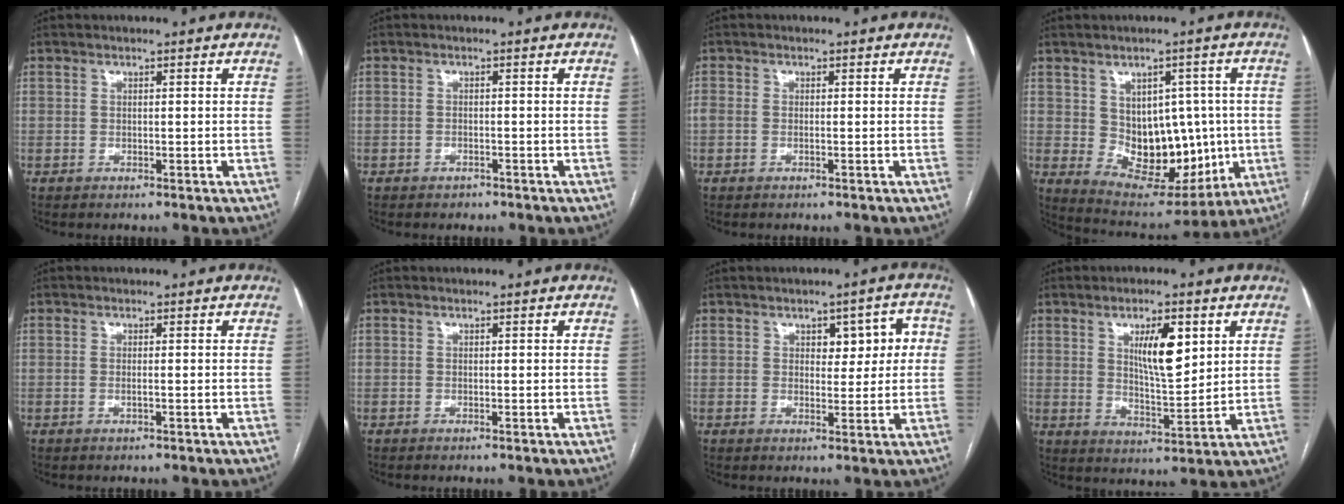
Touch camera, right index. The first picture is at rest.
{"total": 1.2, "force": [-0.9, 0.8, 0.3], "torque": [-0.008, 0.002, -0.012]}
{"total": 1.6, "force": [-0.3, 1.0, 1.3], "torque": [-0.037, 0.009, -0.002]}
{"total": 12.6, "force": [0.0, 8.3, 9.4], "torque": [-0.125, 0.020, 0.031]}
{"total": 0.7, "force": [-0.2, 0.0, 0.7], "torque": [-0.016, 0.000, -0.001]}
{"total": 0.0}
{"total": 5.6, "force": [1.2, 3.1, 4.5], "torque": [-0.043, 0.026, 0.018]}
{"total": 8.6, "force": [3.3, 2.5, 7.5], "torque": [-0.126, -0.001, 0.060]}